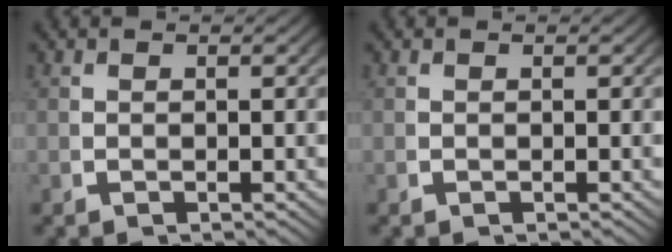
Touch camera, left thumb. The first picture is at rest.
{"total": 0.0}